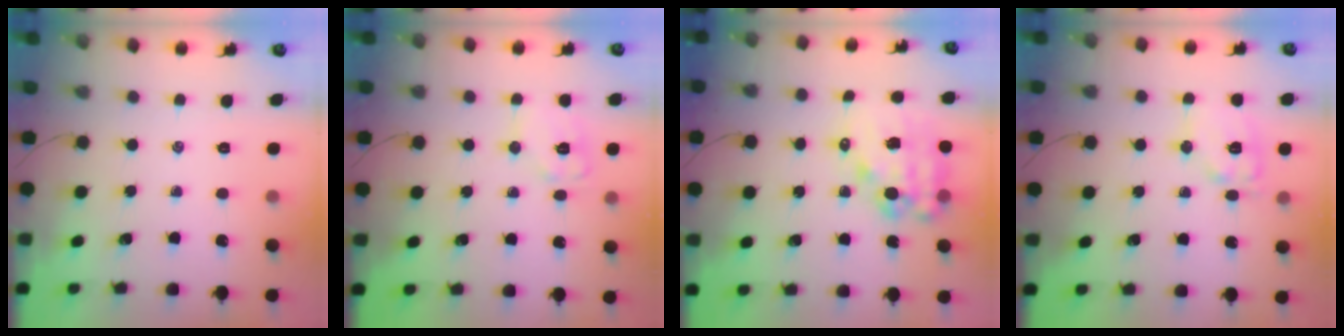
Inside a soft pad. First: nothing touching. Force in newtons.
{"total": 8.7, "press": 8.6, "slide": 0.5}
{"total": 13.5, "press": 13.2, "slide": 3.0}
{"total": 11.1, "press": 11.1, "slide": 1.2}